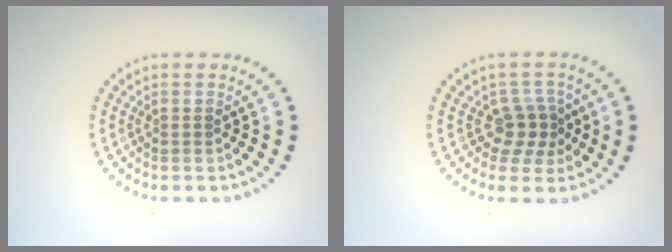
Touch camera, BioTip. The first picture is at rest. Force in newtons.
{"total": 2.6, "press": 2.1, "slide": 1.5}